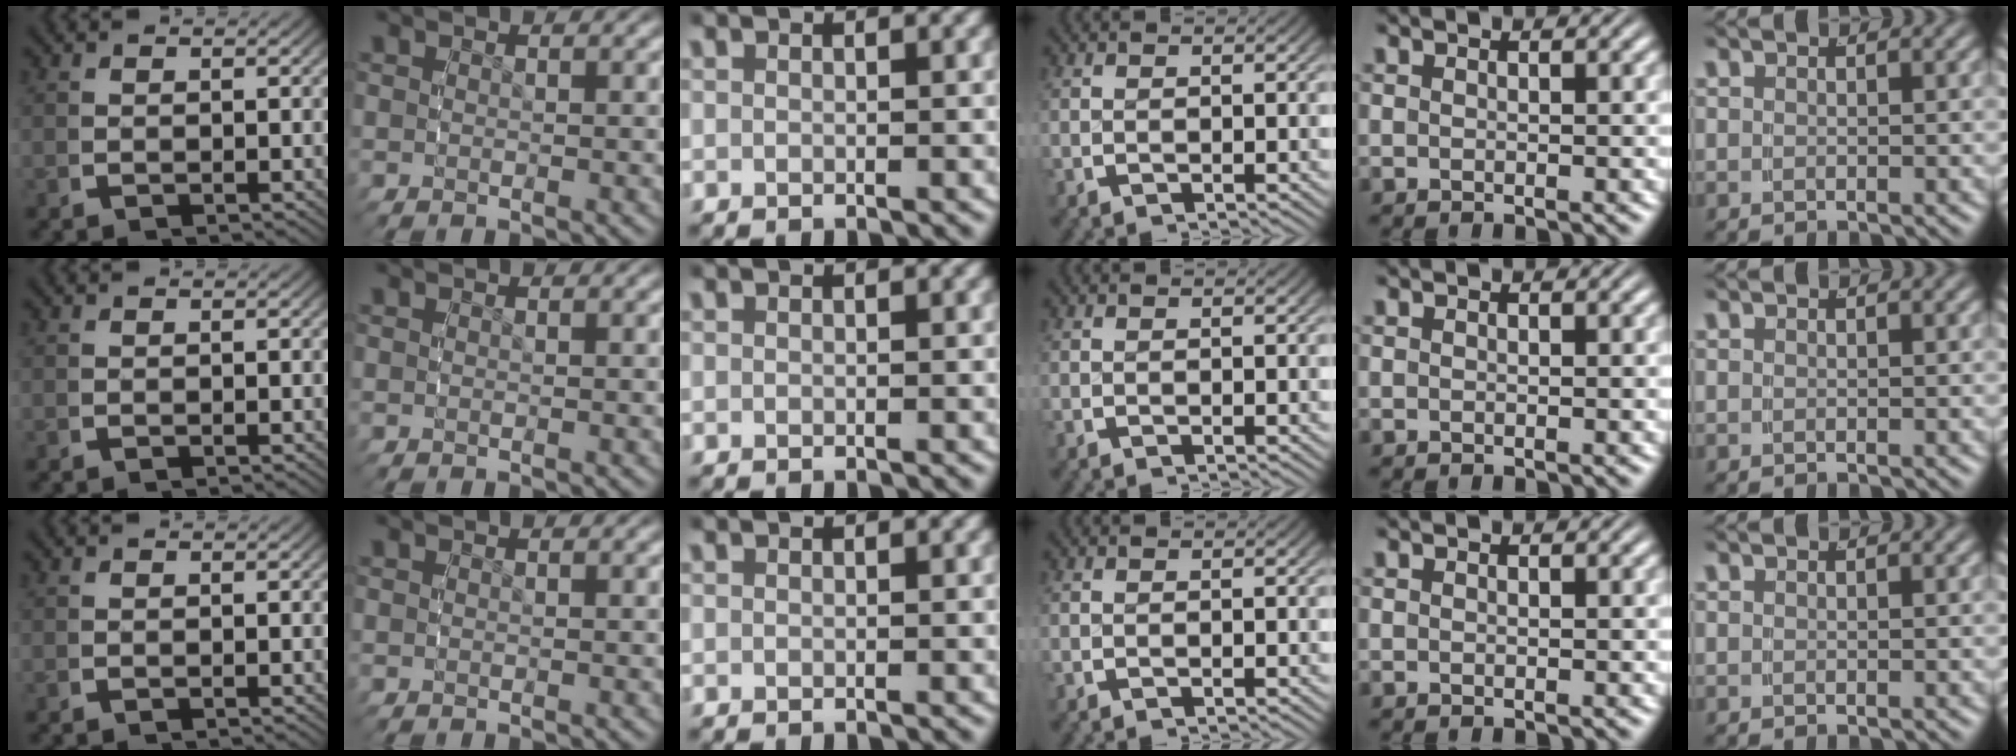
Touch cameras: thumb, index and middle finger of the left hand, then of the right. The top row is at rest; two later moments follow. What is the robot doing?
{"motion": "reach", "object": "shoes"}